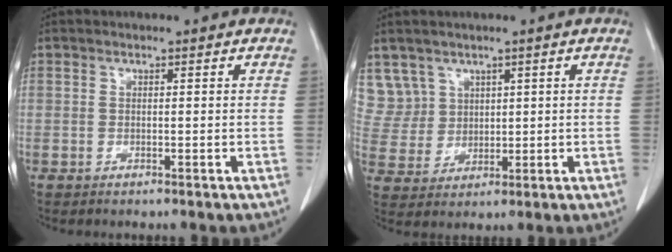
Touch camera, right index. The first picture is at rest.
{"total": 6.6, "force": [3.6, 5.5, -0.5], "torque": [0.013, 0.017, 0.081]}